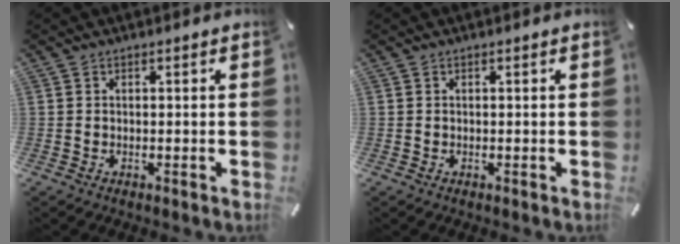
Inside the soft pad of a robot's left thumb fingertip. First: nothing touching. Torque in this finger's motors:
{"motor_torque": [0.00, 0.00, 0.01, 0.02, 0.00]}